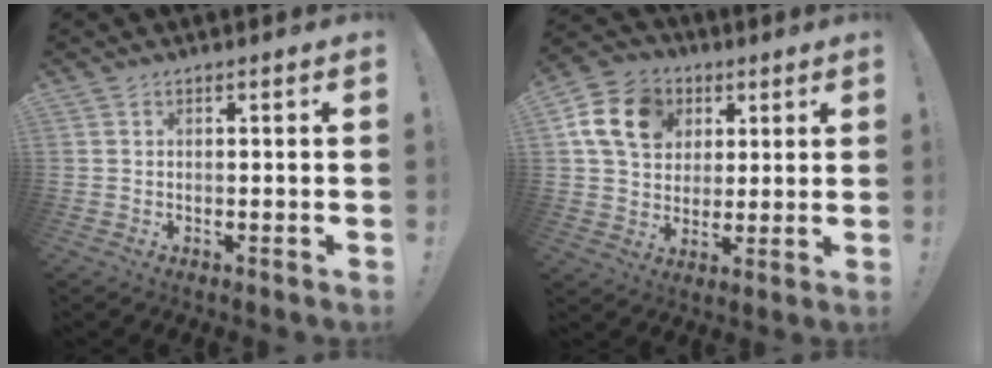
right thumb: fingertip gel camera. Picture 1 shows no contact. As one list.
[{"total": 15.6, "force": [5.5, 12.1, 8.1], "torque": [-0.129, -0.004, 0.115]}]